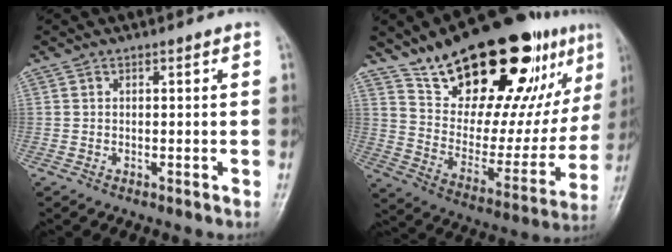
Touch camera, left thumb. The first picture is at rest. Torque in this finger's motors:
{"motor_torque": [0.44, 0.53, 1.54, -1.23, 0.33]}